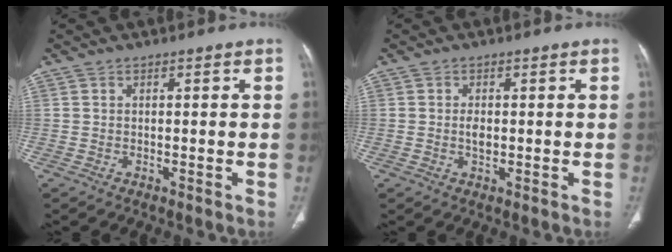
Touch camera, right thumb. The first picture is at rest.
{"total": 2.0, "force": [-0.1, 1.2, 1.6], "torque": [-0.029, 0.000, -0.003]}